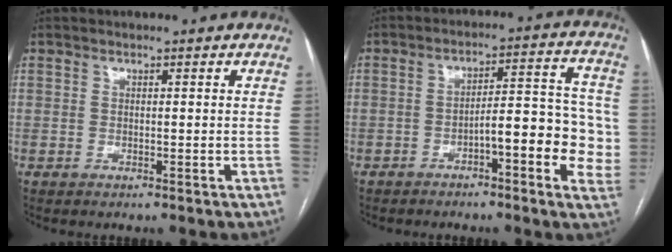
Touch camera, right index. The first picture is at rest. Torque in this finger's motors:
{"motor_torque": [1.60, -0.44, 0.79, 0.15]}